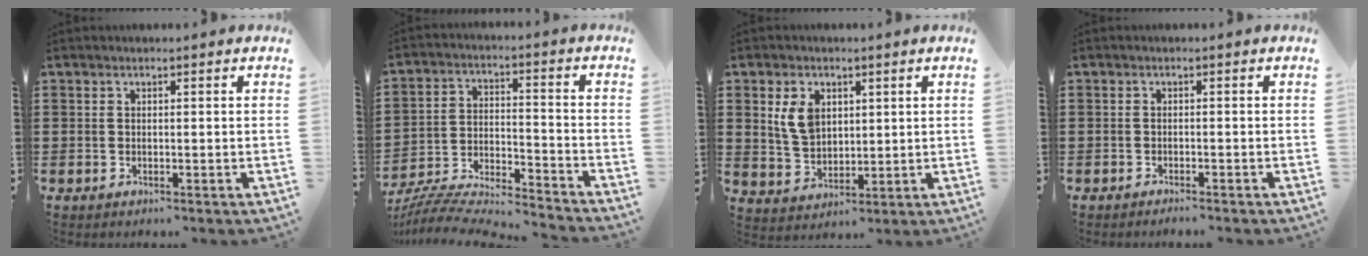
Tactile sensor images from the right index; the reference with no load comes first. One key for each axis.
{"total": 6.6, "fx": -6.4, "fy": 0.2, "fz": 1.4, "tx": -0.037, "ty": -0.012, "tz": -0.133}
{"total": 5.7, "fx": 2.1, "fy": 4.0, "fz": 3.5, "tx": -0.091, "ty": 0.010, "tz": 0.037}
{"total": 0.9, "fx": -0.9, "fy": -0.1, "fz": 0.1, "tx": -0.005, "ty": 0.000, "tz": -0.019}